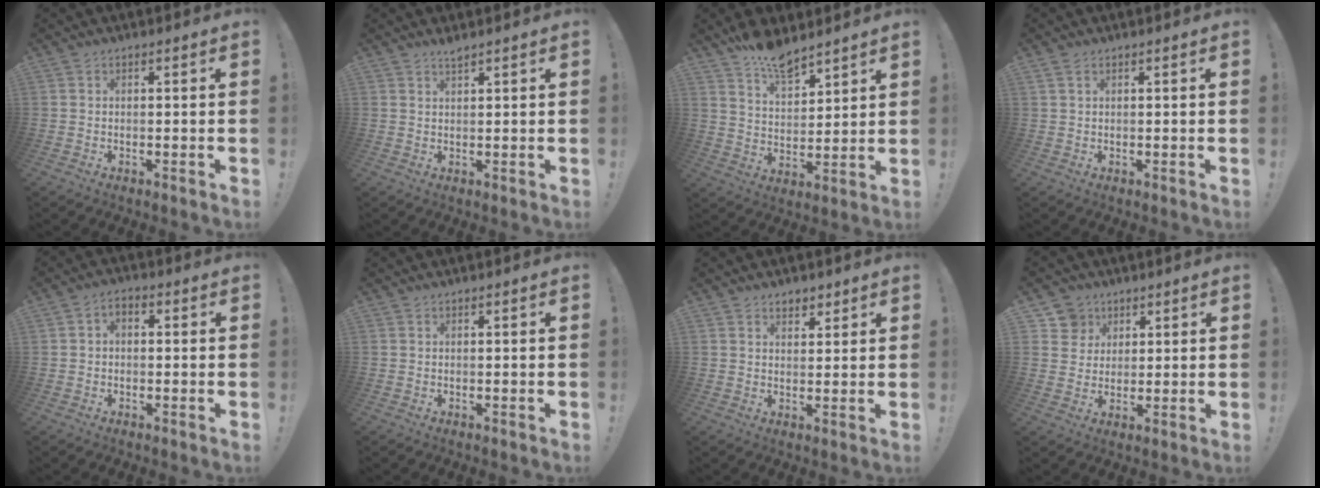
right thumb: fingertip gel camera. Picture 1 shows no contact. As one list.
[{"total": 2.1, "force": [2.0, 0.2, 0.7], "torque": [-0.013, -0.006, 0.035]}, {"total": 10.1, "force": [8.5, 3.9, 3.7], "torque": [-0.059, -0.058, 0.158]}, {"total": 1.8, "force": [1.0, 1.1, 1.0], "torque": [-0.019, 0.001, 0.018]}, {"total": 2.8, "force": [-1.0, 1.9, 1.8], "torque": [-0.027, 0.005, -0.019]}, {"total": 0.0}, {"total": 3.4, "force": [2.5, 2.2, 0.7], "torque": [0.005, -0.013, 0.044]}, {"total": 7.4, "force": [3.8, 6.3, 0.7], "torque": [-0.007, -0.028, 0.075]}]